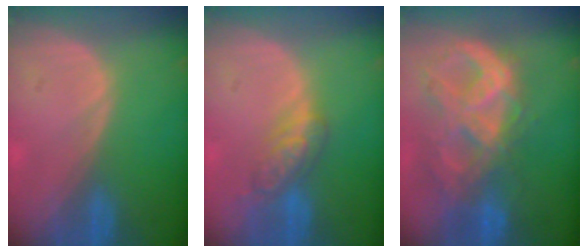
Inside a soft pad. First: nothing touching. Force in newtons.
{"total": 5.2, "press": 5.1, "slide": 1.3}
{"total": 10.9, "press": 9.2, "slide": 5.7}